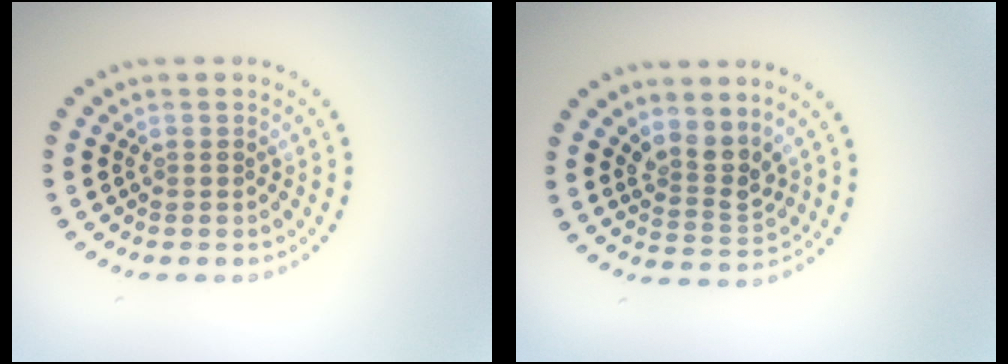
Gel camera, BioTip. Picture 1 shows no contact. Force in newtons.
{"total": 2.6, "press": 2.0, "slide": 1.7}